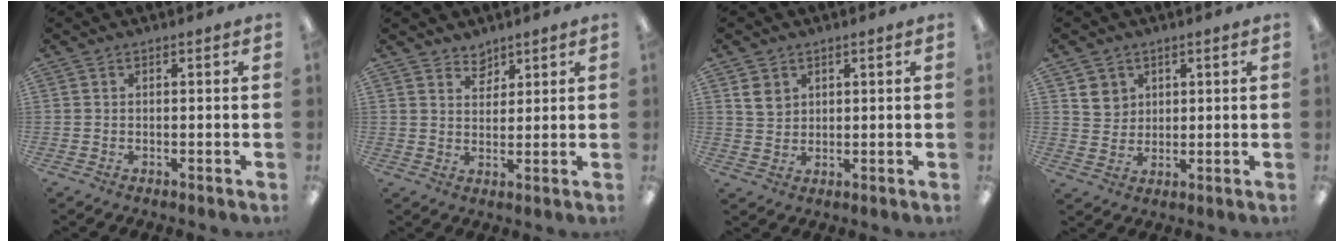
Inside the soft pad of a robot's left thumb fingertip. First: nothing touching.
{"total": 3.9, "force": [3.3, 2.0, 0.0], "torque": [0.007, -0.020, 0.061]}
{"total": 4.6, "force": [2.2, 3.7, 1.5], "torque": [-0.022, 0.001, 0.039]}
{"total": 5.4, "force": [2.8, 4.5, 0.5], "torque": [0.000, -0.011, 0.049]}